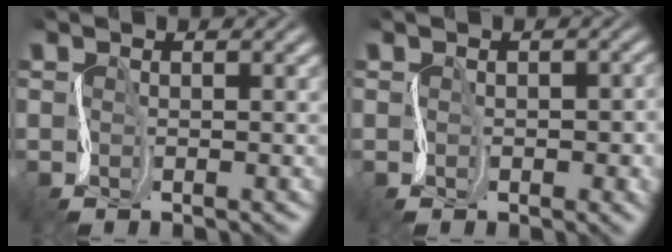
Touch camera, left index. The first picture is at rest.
{"total": 3.2, "force": [-0.8, 2.1, 2.2], "torque": [-0.018, -0.002, -0.007]}